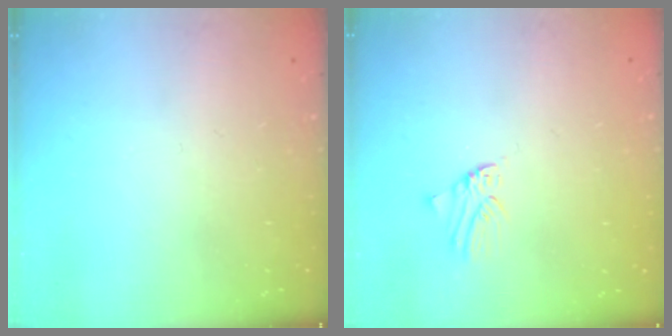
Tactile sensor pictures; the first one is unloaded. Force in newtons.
{"total": 0.0}